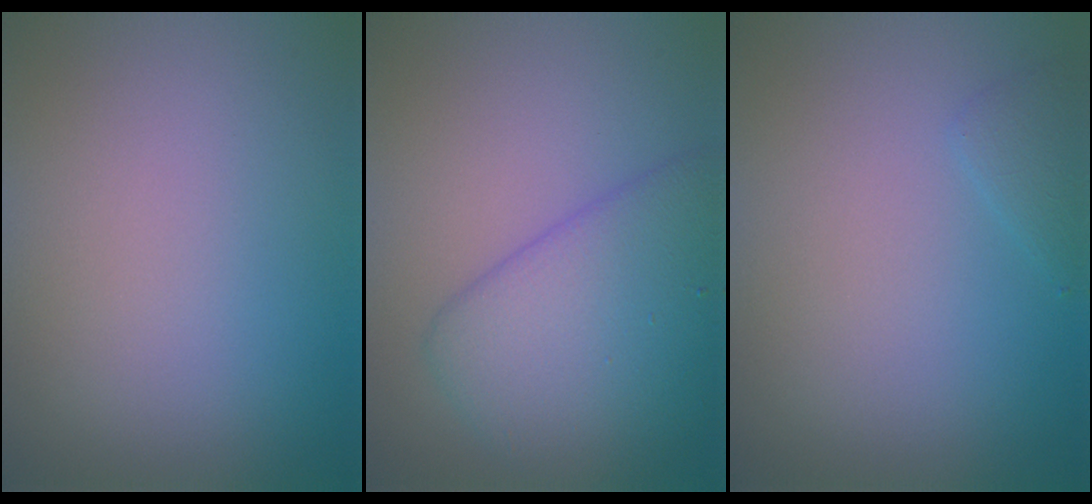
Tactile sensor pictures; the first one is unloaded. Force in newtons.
{"total": 6.5, "press": 6.5, "slide": 0.1}
{"total": 1.1, "press": 1.1, "slide": 0.1}